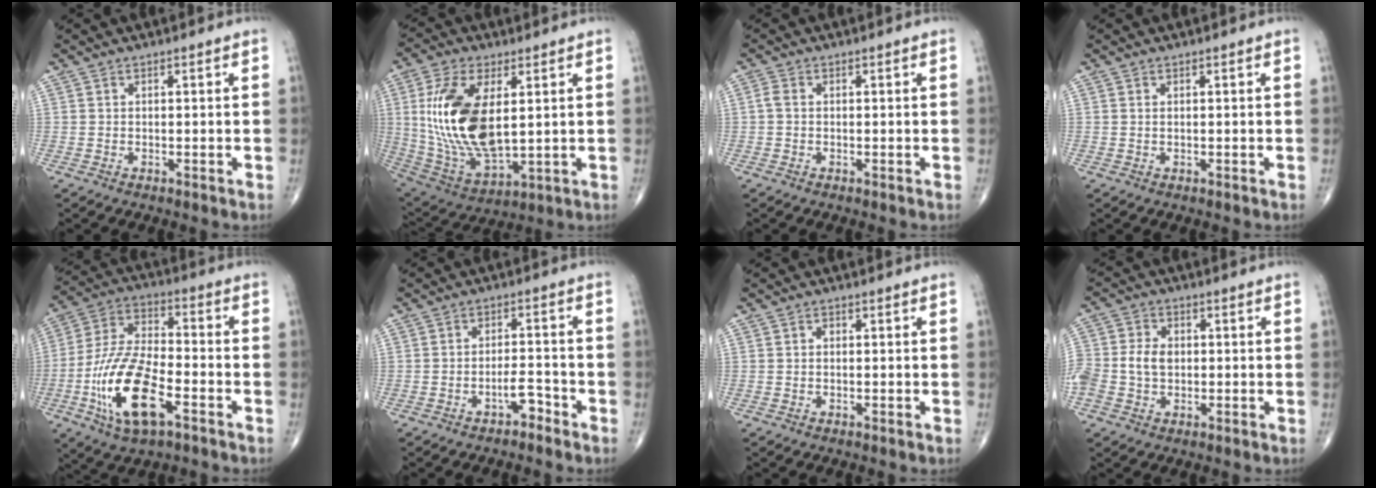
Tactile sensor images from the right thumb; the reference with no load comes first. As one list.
[{"total": 19.2, "force": [3.0, 9.4, 16.5], "torque": [-0.328, -0.020, 0.069]}, {"total": 1.4, "force": [-0.1, 1.0, 1.1], "torque": [-0.023, 0.002, -0.005]}, {"total": 0.0}, {"total": 17.5, "force": [-6.7, 7.4, 14.5], "torque": [-0.291, 0.027, -0.121]}, {"total": 3.5, "force": [-2.5, 1.4, 2.1], "torque": [-0.025, 0.027, -0.041]}, {"total": 0.7, "force": [0.0, 0.5, 0.4], "torque": [-0.002, 0.003, -0.003]}, {"total": 8.3, "force": [-0.4, 6.2, 5.5], "torque": [-0.125, 0.014, -0.009]}]